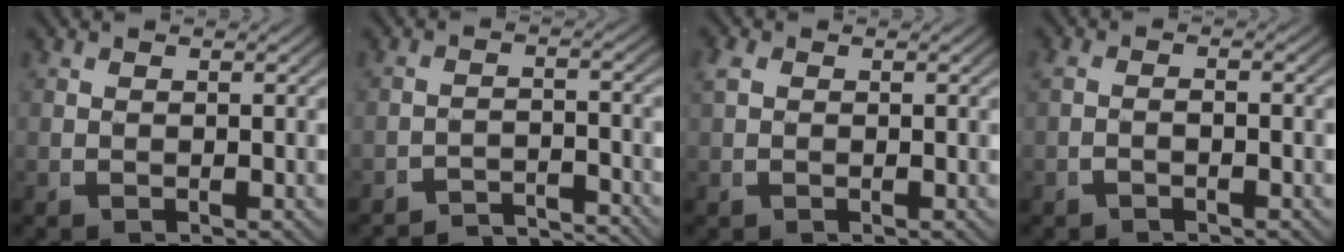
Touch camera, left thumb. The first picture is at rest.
{"total": 5.0, "force": [-4.7, 1.1, 1.1], "torque": [-0.002, -0.016, -0.079]}
{"total": 0.8, "force": [0.2, 0.7, 0.4], "torque": [-0.016, -0.004, 0.007]}
{"total": 1.1, "force": [-0.8, 0.5, 0.5], "torque": [-0.016, 0.001, -0.015]}